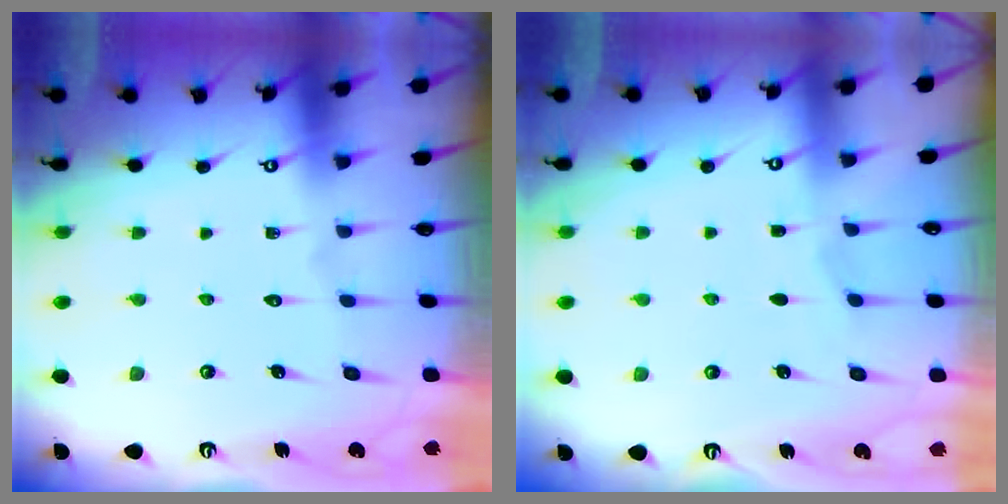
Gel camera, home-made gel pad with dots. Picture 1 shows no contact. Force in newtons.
{"total": 2.9, "press": 2.9, "slide": 0.3}